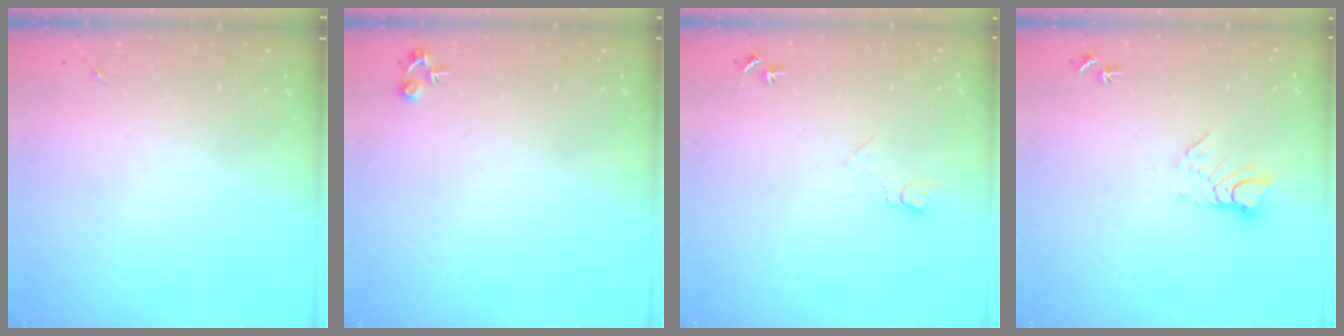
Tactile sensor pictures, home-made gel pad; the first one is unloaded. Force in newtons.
{"total": 4.7, "press": 4.7, "slide": 0.2}
{"total": 7.4, "press": 7.3, "slide": 0.9}
{"total": 5.9, "press": 5.9, "slide": 0.5}